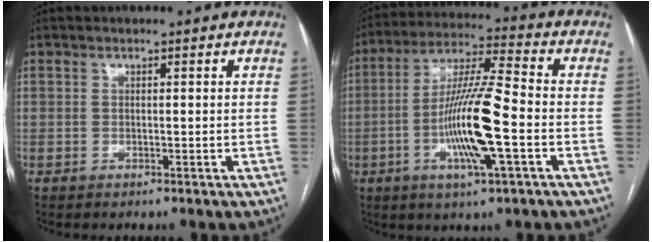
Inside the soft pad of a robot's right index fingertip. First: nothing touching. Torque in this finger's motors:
{"motor_torque": [2.03, -0.11, 0.46, 0.21]}